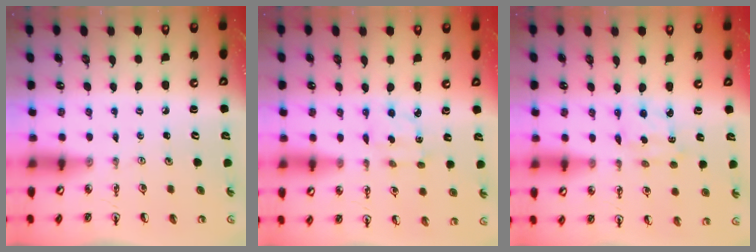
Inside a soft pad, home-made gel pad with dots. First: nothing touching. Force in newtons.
{"total": 2.3, "press": 2.3, "slide": 0.2}
{"total": 2.5, "press": 2.5, "slide": 0.3}